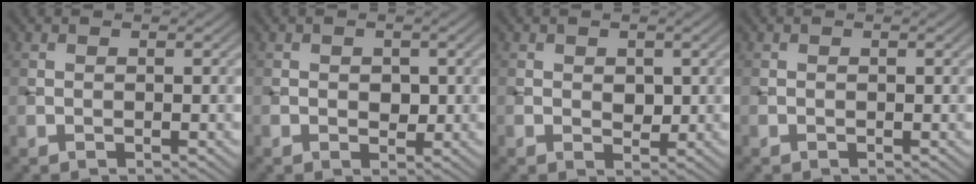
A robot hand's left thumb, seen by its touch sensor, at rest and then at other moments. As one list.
[{"total": 1.8, "force": [-0.1, 1.3, 1.2], "torque": [-0.021, -0.005, -0.001]}, {"total": 2.0, "force": [0.2, 1.3, 1.4], "torque": [-0.025, -0.004, 0.005]}, {"total": 0.0}]